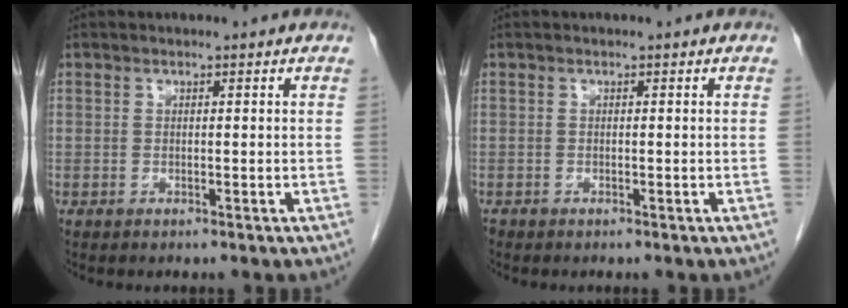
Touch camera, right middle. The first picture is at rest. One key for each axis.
{"total": 0.0}